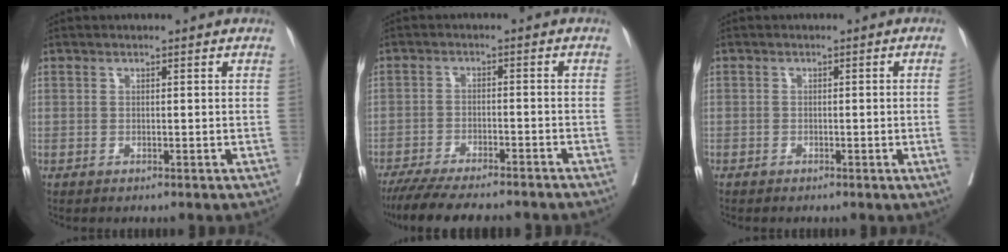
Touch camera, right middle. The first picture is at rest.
{"total": 14.2, "force": [-12.4, 2.1, 6.5], "torque": [-0.108, -0.022, -0.180]}
{"total": 1.3, "force": [-0.4, -0.2, 1.2], "torque": [-0.019, -0.002, -0.010]}